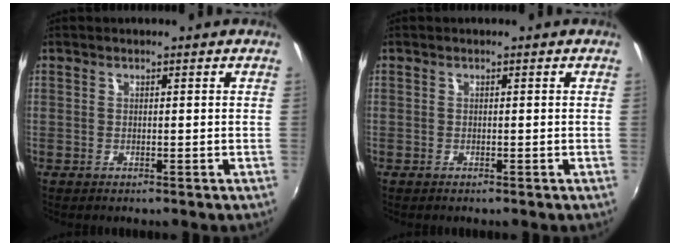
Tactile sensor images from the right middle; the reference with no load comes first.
{"total": 0.0}